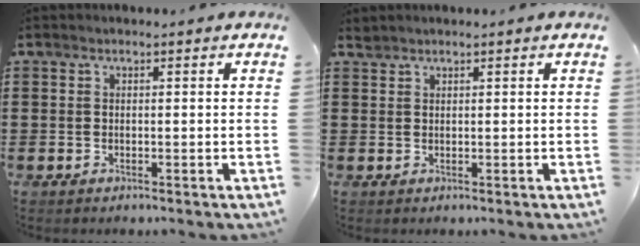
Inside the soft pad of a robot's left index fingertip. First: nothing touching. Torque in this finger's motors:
{"motor_torque": [-0.09, -0.03, 0.00, -0.02]}